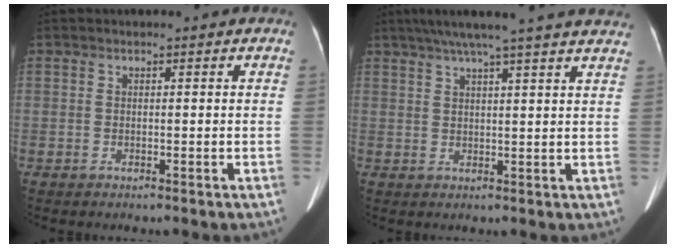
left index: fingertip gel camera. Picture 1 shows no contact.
{"total": 18.0, "force": [15.3, -0.4, 9.4], "torque": [-0.154, 0.023, 0.193]}